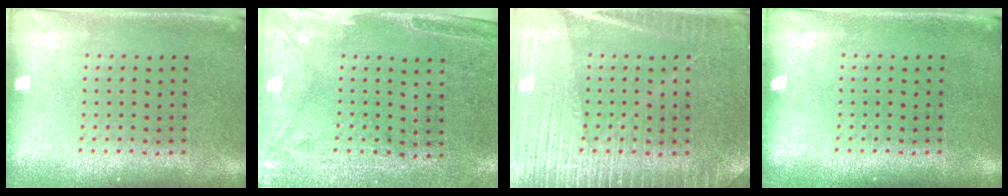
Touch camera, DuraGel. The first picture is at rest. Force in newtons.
{"total": 3.0, "press": 2.5, "slide": 1.6}
{"total": 3.7, "press": 3.7, "slide": 0.6}
{"total": 0.0}